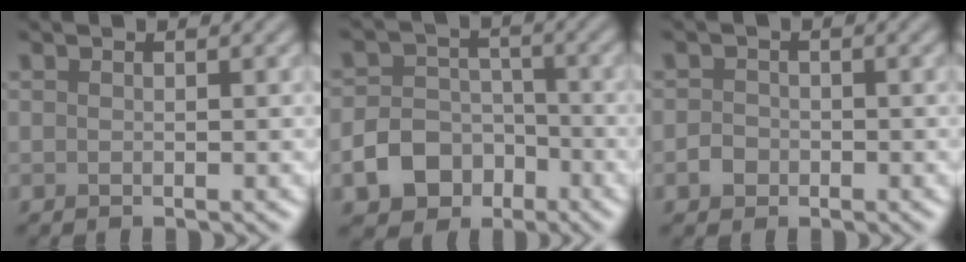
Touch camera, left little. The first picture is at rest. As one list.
[{"total": 5.1, "force": [-2.5, 3.9, 2.2], "torque": [-0.022, 0.000, -0.052]}, {"total": 1.4, "force": [-0.6, 1.1, 0.5], "torque": [-0.003, 0.000, -0.014]}]